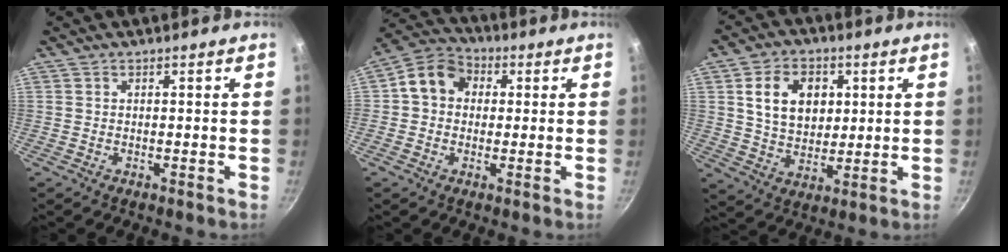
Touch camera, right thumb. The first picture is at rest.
{"total": 8.8, "force": [1.2, 7.4, 4.6], "torque": [-0.049, 0.019, -0.003]}
{"total": 11.7, "force": [3.0, 8.5, 7.5], "torque": [-0.100, -0.007, 0.053]}